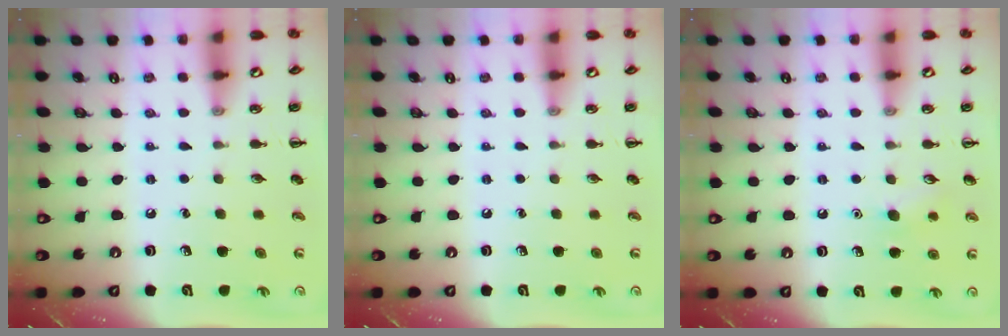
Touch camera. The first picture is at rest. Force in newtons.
{"total": 0.0}
{"total": 7.2, "press": 7.0, "slide": 1.5}